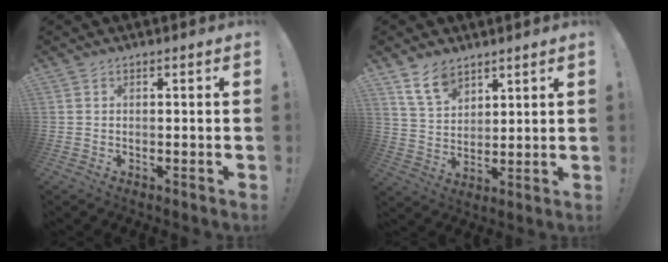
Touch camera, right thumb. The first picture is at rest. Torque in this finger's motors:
{"motor_torque": [0.12, 0.00, 0.33, 0.25, 0.00]}